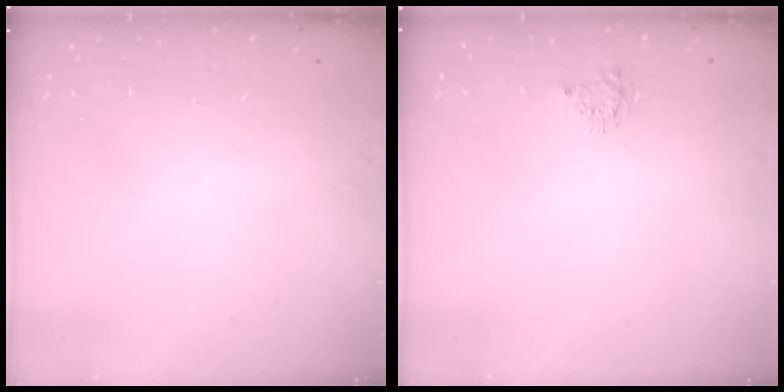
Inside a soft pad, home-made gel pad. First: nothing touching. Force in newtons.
{"total": 3.4, "press": 3.4, "slide": 0.4}